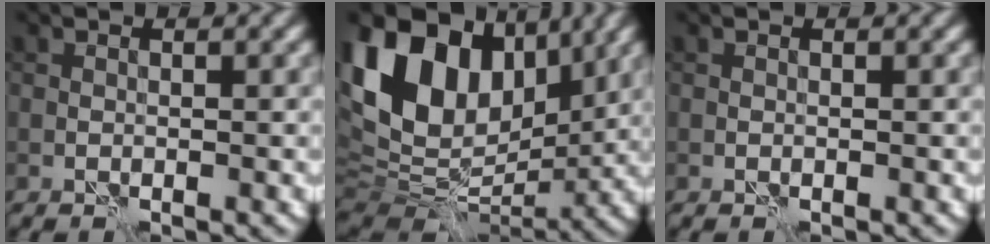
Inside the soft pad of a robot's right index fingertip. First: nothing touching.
{"total": 15.9, "force": [4.9, 10.8, 10.6], "torque": [-0.194, 0.019, 0.090]}
{"total": 0.0}